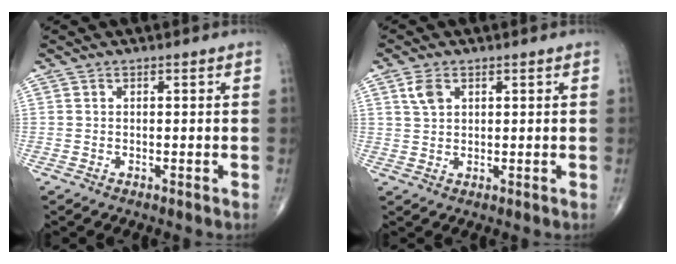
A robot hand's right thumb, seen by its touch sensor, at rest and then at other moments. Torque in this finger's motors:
{"motor_torque": [-0.15, 0.19, -0.24, -0.16, 0.12]}